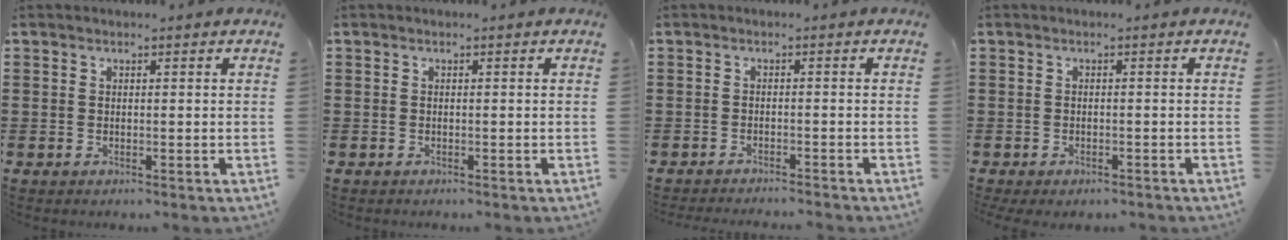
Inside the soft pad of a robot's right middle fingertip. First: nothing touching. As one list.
[{"total": 0.0}, {"total": 1.5, "force": [-1.4, -0.2, 0.2], "torque": [-0.003, 0.003, -0.029]}, {"total": 0.9, "force": [-0.8, 0.2, 0.3], "torque": [-0.008, -0.004, -0.016]}]